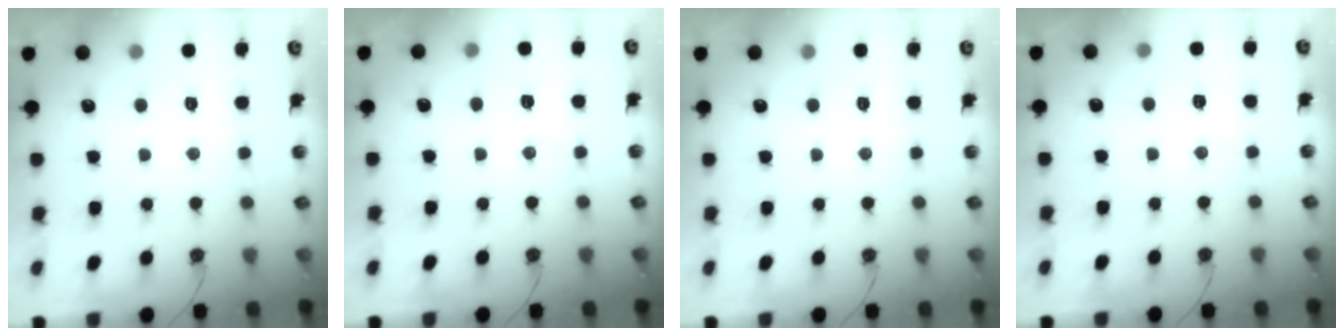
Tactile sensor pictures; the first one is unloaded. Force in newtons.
{"total": 4.5, "press": 4.2, "slide": 1.7}
{"total": 0.0}
{"total": 2.3, "press": 2.2, "slide": 0.5}